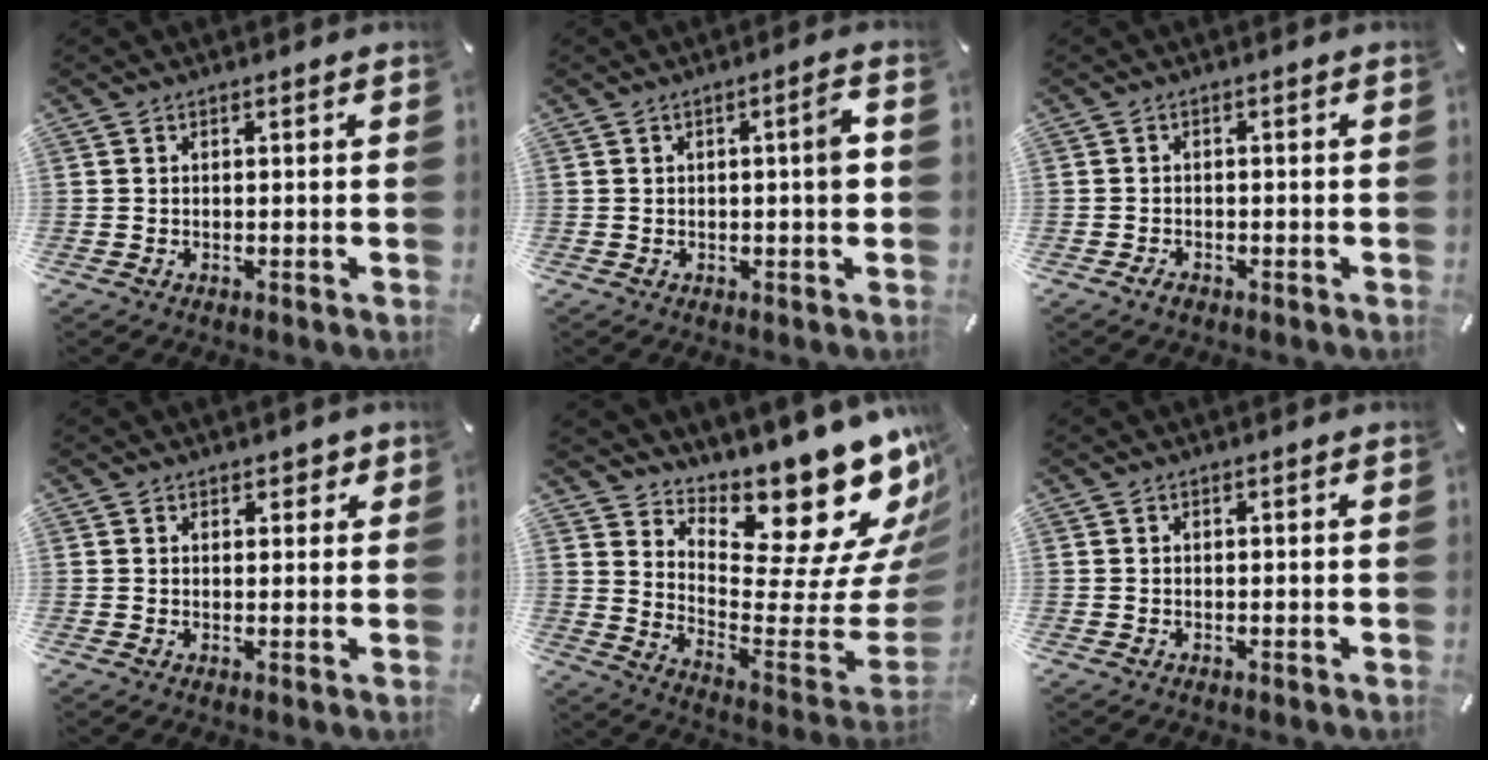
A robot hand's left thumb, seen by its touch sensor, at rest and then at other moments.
{"total": 3.5, "force": [0.0, 0.3, 3.5], "torque": [-0.055, -0.001, -0.006]}
{"total": 1.5, "force": [-1.0, 0.8, 0.8], "torque": [-0.016, 0.004, -0.021]}
{"total": 1.9, "force": [1.3, 1.3, 0.5], "torque": [0.005, -0.003, 0.019]}
{"total": 18.7, "force": [13.8, 5.8, 11.1], "torque": [-0.100, -0.146, 0.216]}
{"total": 0.0}